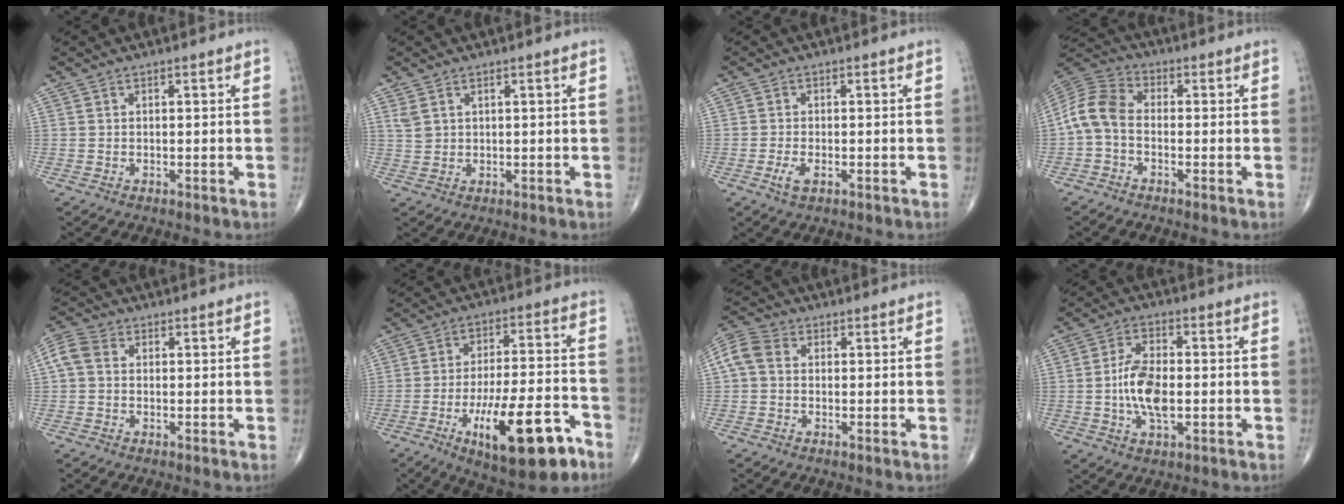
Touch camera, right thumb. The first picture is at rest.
{"total": 2.2, "force": [1.3, 1.4, 1.1], "torque": [-0.019, -0.003, 0.033]}
{"total": 2.5, "force": [-1.0, 1.2, 2.0], "torque": [-0.042, 0.002, -0.018]}
{"total": 8.2, "force": [-1.4, 5.4, 6.0], "torque": [-0.118, 0.026, -0.045]}
{"total": 5.3, "force": [0.6, 4.1, 3.3], "torque": [-0.078, 0.021, 0.005]}
{"total": 19.0, "force": [-9.1, 6.3, 15.4], "torque": [-0.244, 0.044, -0.134]}
{"total": 6.6, "force": [0.7, 5.1, 4.2], "torque": [-0.095, 0.025, 0.006]}
{"total": 9.2, "force": [-1.0, 4.5, 8.0], "torque": [-0.153, 0.005, -0.022]}